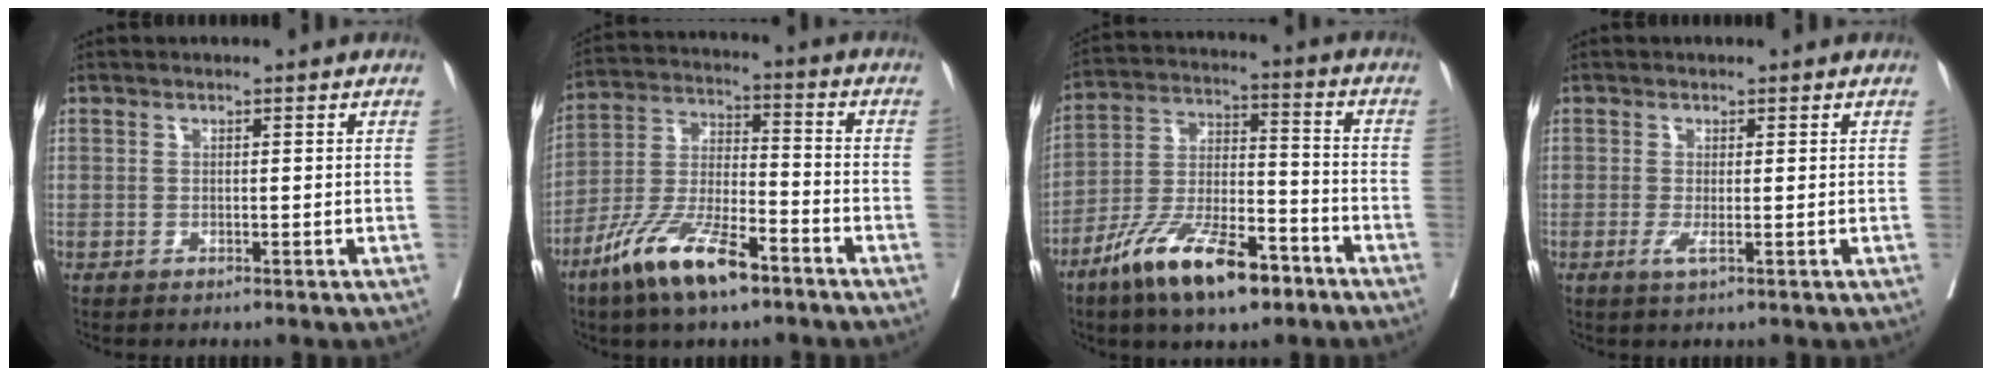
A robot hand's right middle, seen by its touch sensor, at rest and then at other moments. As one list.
[{"total": 13.1, "force": [-8.4, 3.2, 9.6], "torque": [-0.197, -0.013, -0.159]}, {"total": 14.7, "force": [-9.4, 4.4, 10.5], "torque": [-0.197, -0.008, -0.168]}, {"total": 1.5, "force": [-0.5, 0.0, 1.4], "torque": [-0.028, -0.006, -0.008]}]